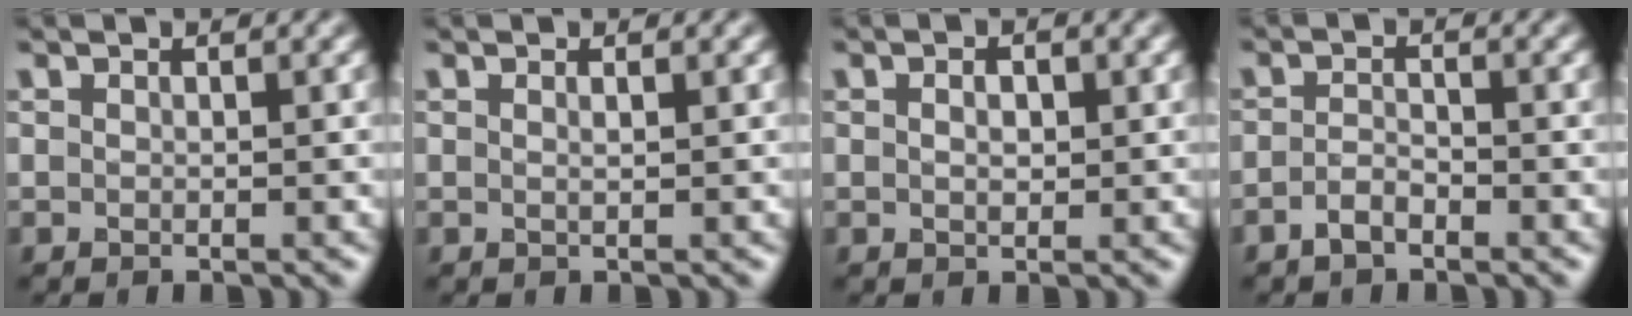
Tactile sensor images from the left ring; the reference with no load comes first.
{"total": 0.7, "force": [0.2, 0.2, 0.6], "torque": [-0.007, 0.001, 0.001]}
{"total": 1.6, "force": [0.2, 0.9, 1.3], "torque": [-0.019, -0.003, 0.007]}
{"total": 1.7, "force": [-1.1, 0.7, 1.1], "torque": [-0.025, 0.002, -0.026]}